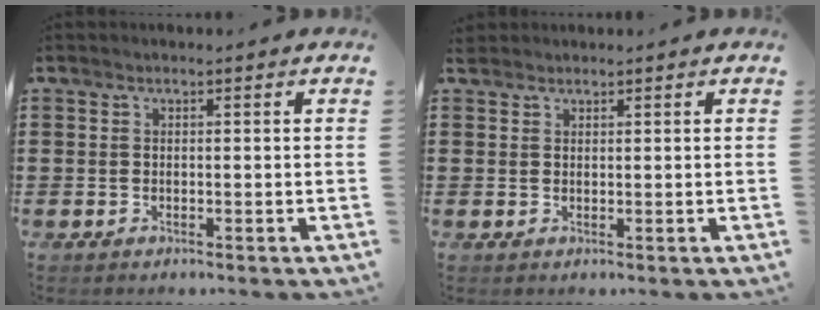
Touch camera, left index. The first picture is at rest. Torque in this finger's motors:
{"motor_torque": [-2.14, 0.00, -0.70, -0.21]}